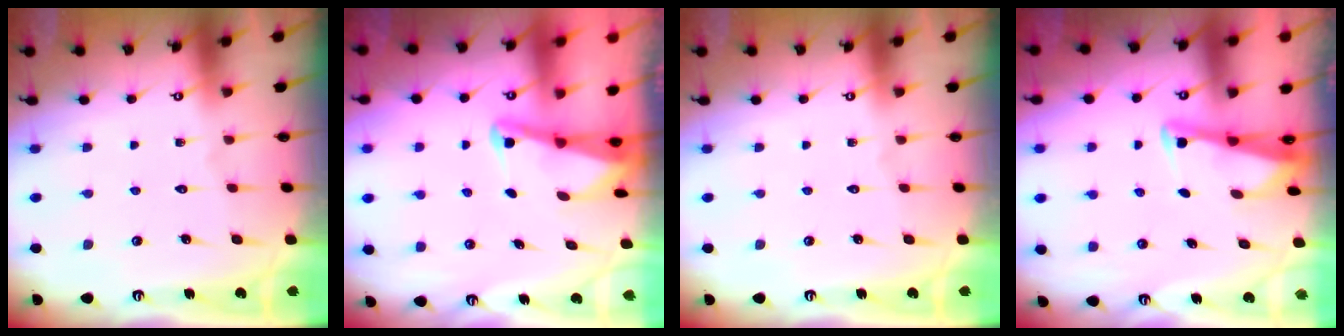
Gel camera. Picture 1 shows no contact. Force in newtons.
{"total": 2.1, "press": 2.1, "slide": 0.3}
{"total": 0.0}
{"total": 3.0, "press": 3.0, "slide": 0.3}